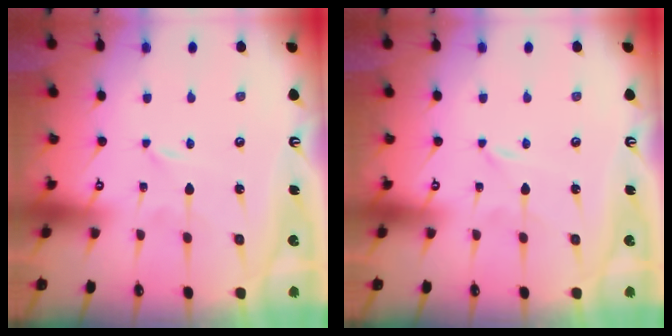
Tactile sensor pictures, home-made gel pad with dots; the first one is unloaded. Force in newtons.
{"total": 0.0}